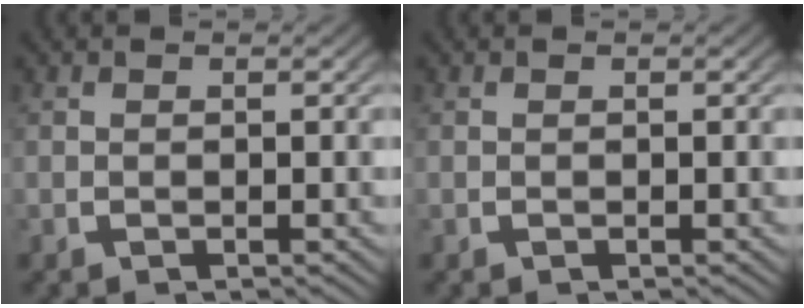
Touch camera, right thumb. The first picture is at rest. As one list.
[{"total": 0.0}]